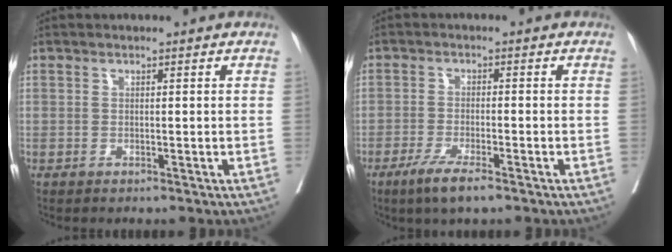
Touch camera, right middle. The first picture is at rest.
{"total": 5.4, "force": [-3.5, 0.6, 4.0], "torque": [-0.078, -0.012, -0.063]}